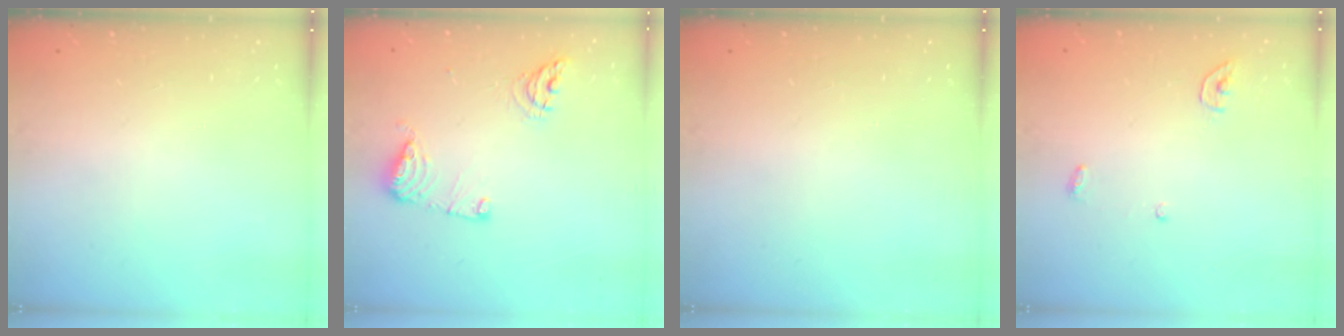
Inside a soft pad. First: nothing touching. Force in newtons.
{"total": 10.2, "press": 10.1, "slide": 1.2}
{"total": 0.0}
{"total": 3.7, "press": 3.7, "slide": 0.3}